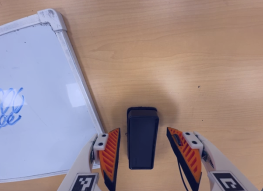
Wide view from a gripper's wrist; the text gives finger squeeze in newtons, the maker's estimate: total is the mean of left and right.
{"total": 0.0}